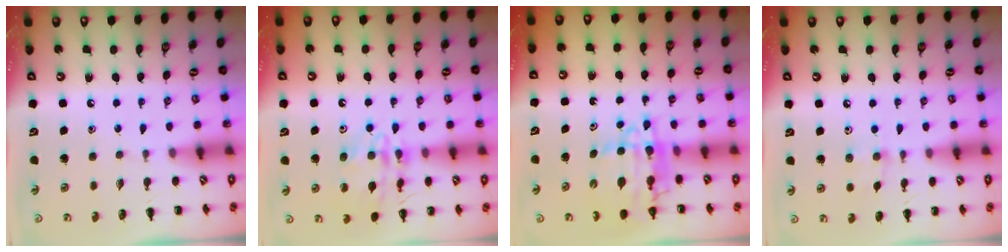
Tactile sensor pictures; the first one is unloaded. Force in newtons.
{"total": 14.0, "press": 13.9, "slide": 1.3}
{"total": 8.5, "press": 8.0, "slide": 2.9}
{"total": 3.7, "press": 3.6, "slide": 1.2}